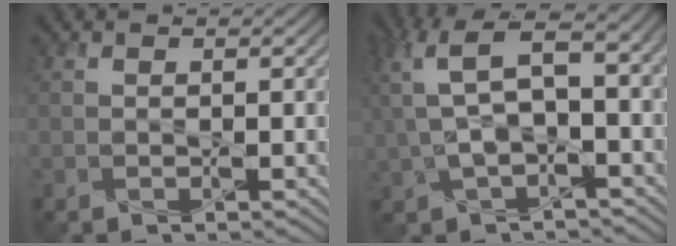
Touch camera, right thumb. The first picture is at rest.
{"total": 10.1, "force": [2.1, 4.4, 8.9], "torque": [-0.209, 0.007, 0.040]}